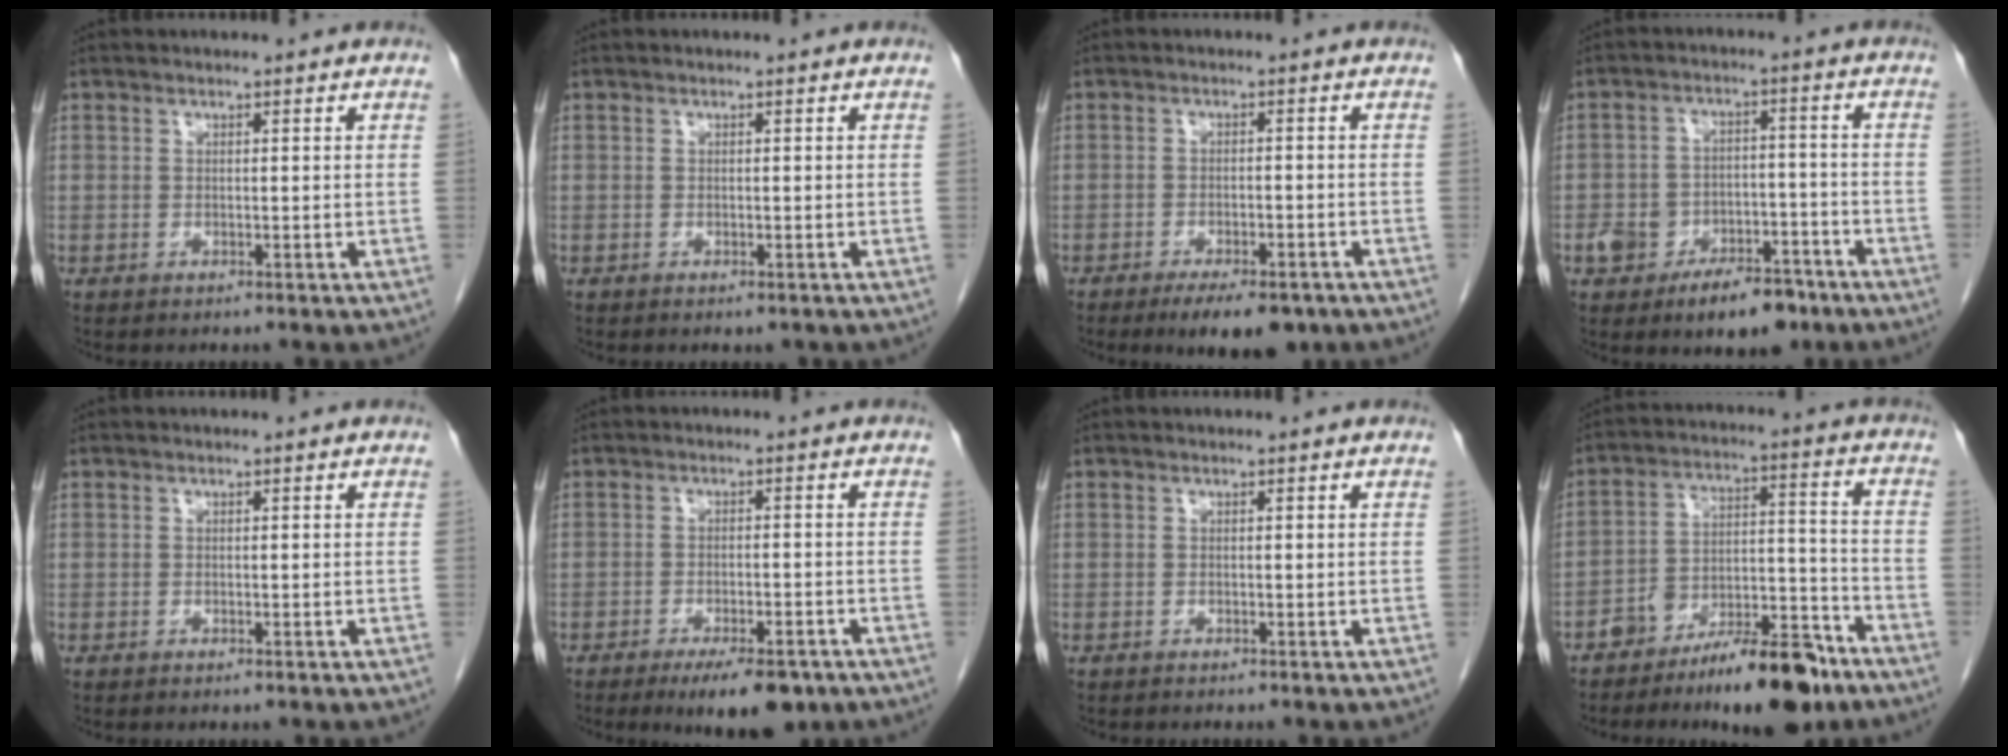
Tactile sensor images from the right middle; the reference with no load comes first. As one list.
[{"total": 0.6, "force": [-0.4, 0.2, 0.4], "torque": [-0.009, -0.004, -0.002]}, {"total": 7.6, "force": [-5.5, 2.5, 4.6], "torque": [-0.063, -0.007, -0.078]}, {"total": 9.4, "force": [-5.9, 4.8, 5.5], "torque": [-0.085, 0.015, -0.085]}, {"total": 0.0}, {"total": 8.0, "force": [-5.5, 2.5, 5.2], "torque": [-0.074, -0.009, -0.081]}, {"total": 0.0}, {"total": 13.5, "force": [-9.7, 4.0, 8.5], "torque": [-0.119, 0.032, -0.161]}]